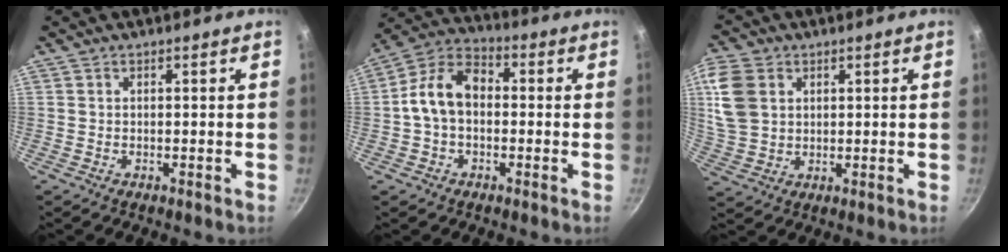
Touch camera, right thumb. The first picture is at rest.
{"total": 10.6, "force": [-0.5, 7.6, 7.3], "torque": [-0.110, 0.036, -0.027]}
{"total": 10.0, "force": [3.0, 7.4, 6.0], "torque": [-0.112, -0.005, 0.063]}